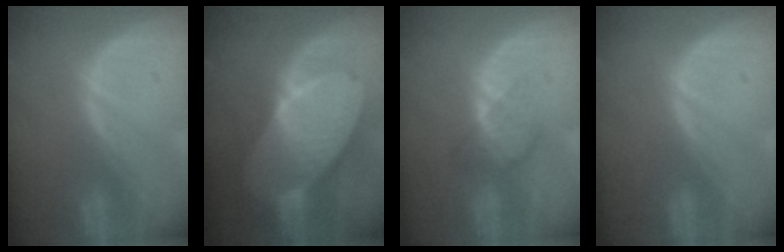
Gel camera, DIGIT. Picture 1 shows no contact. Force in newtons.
{"total": 10.7, "press": 10.7, "slide": 0.6}
{"total": 3.7, "press": 3.4, "slide": 1.5}
{"total": 0.0}